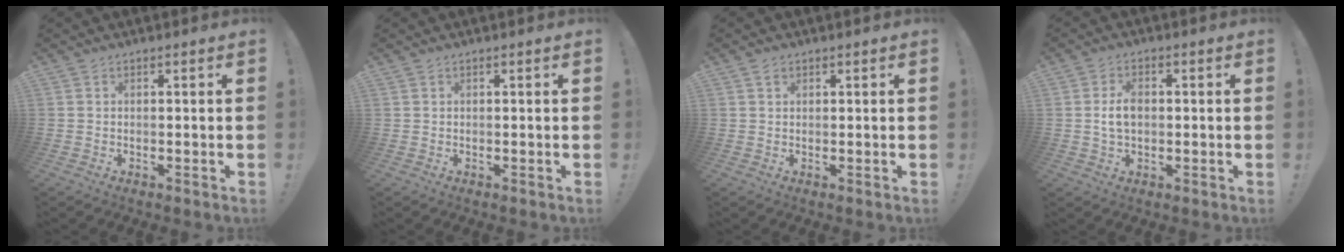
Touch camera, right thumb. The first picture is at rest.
{"total": 0.0}
{"total": 1.2, "force": [0.8, 0.8, 0.4], "torque": [-0.006, -0.001, 0.016]}
{"total": 5.2, "force": [-0.1, 3.1, 4.1], "torque": [-0.065, 0.002, -0.005]}